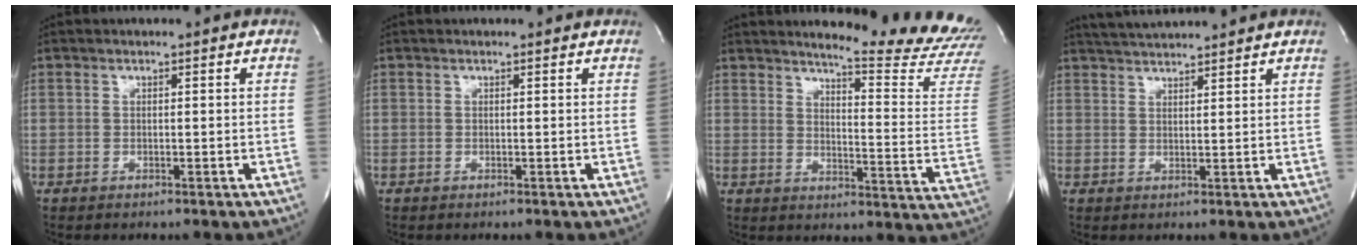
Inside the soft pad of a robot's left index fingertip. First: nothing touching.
{"total": 0.0}
{"total": 18.0, "force": [17.4, -1.2, 4.7], "torque": [-0.070, -0.151, 0.192]}
{"total": 6.6, "force": [6.2, -0.1, 2.0], "torque": [-0.043, 0.028, 0.100]}